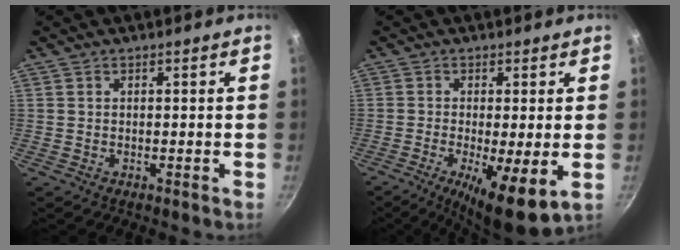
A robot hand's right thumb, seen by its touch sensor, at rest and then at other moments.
{"total": 11.8, "force": [-3.5, 3.2, 10.8], "torque": [-0.177, -0.023, -0.049]}